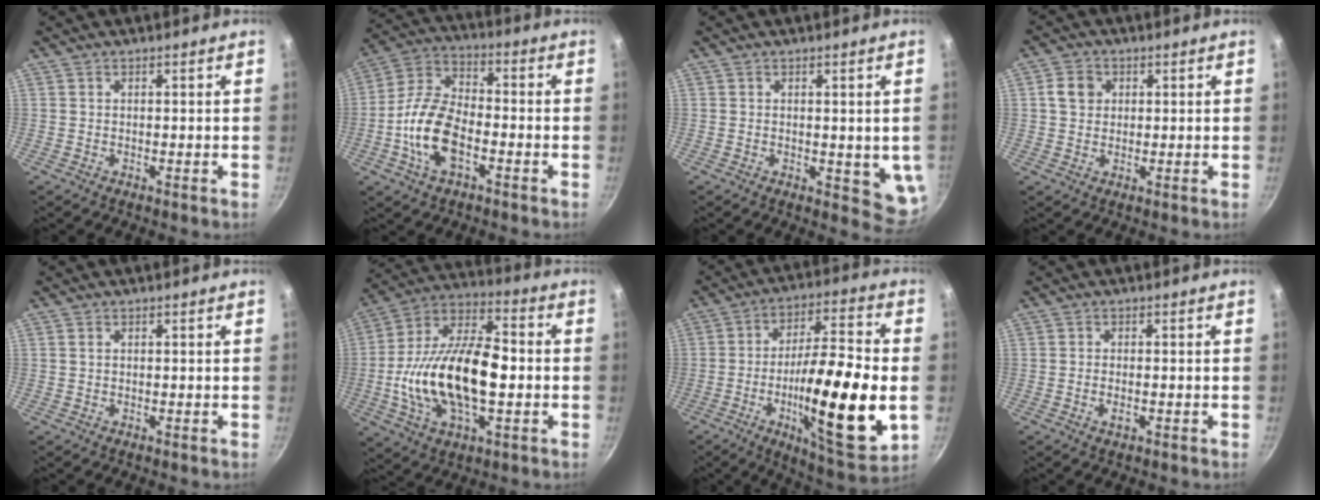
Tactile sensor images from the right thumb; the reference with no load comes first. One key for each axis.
{"total": 13.7, "fx": -4.1, "fy": 7.3, "fz": 10.8, "tx": -0.200, "ty": 0.039, "tz": -0.093}
{"total": 6.1, "fx": 0.5, "fy": 3.0, "fz": 5.3, "tx": -0.053, "ty": -0.022, "tz": 0.008}
{"total": 4.3, "fx": 1.0, "fy": 3.7, "fz": 2.0, "tx": -0.016, "ty": 0.005, "tz": 0.013}
{"total": 0.7, "fx": 0.2, "fy": 0.5, "fz": 0.4, "tx": -0.008, "ty": 0.002, "tz": 0.003}
{"total": 22.7, "fx": -2.4, "fy": 11.9, "fz": 19.2, "tx": -0.338, "ty": 0.037, "tz": -0.048}
{"total": 23.8, "fx": -4.7, "fy": 6.3, "fz": 22.5, "tx": -0.355, "ty": 0.017, "tz": -0.073}
{"total": 2.0, "fx": -0.7, "fy": 0.9, "fz": 1.6, "tx": -0.036, "ty": 0.002, "tz": -0.015}